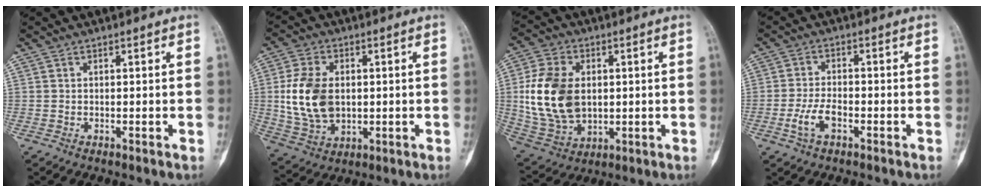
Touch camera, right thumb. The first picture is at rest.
{"total": 13.1, "force": [0.8, 8.8, 9.6], "torque": [-0.177, -0.004, 0.025]}
{"total": 16.6, "force": [1.3, 11.3, 12.0], "torque": [-0.220, -0.005, 0.036]}
{"total": 5.0, "force": [-2.1, 2.3, 3.9], "torque": [-0.086, 0.014, -0.041]}